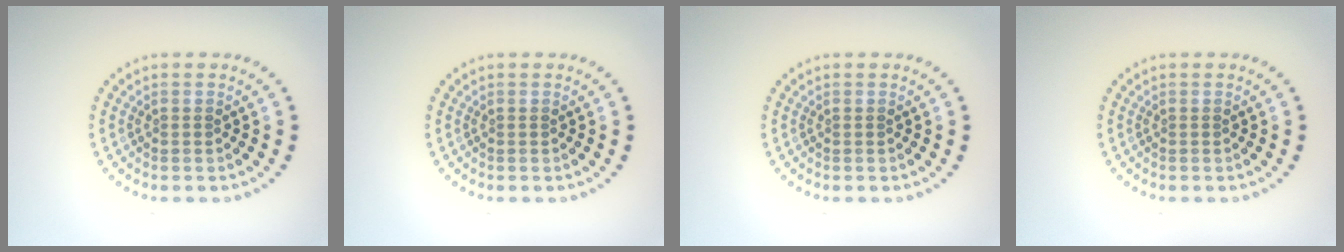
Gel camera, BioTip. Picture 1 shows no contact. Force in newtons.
{"total": 0.0}
{"total": 0.0}
{"total": 0.0}